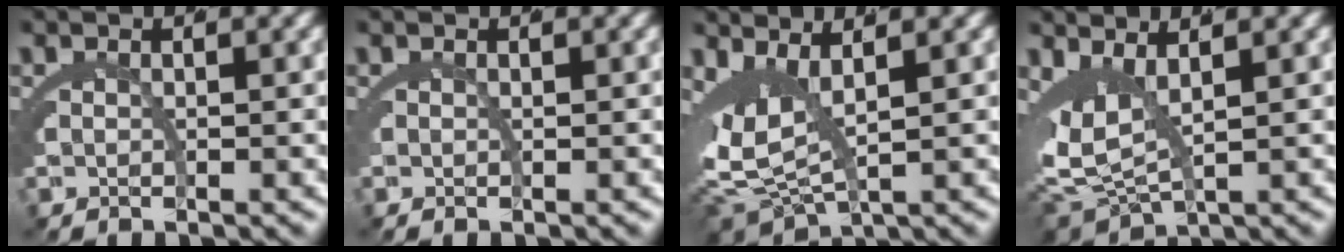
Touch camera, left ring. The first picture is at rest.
{"total": 0.6, "force": [0.5, -0.3, 0.2], "torque": [-0.001, 0.002, 0.011]}
{"total": 7.1, "force": [1.2, 4.8, 5.0], "torque": [-0.125, -0.016, 0.027]}
{"total": 6.2, "force": [1.2, 4.3, 4.3], "torque": [-0.108, -0.017, 0.029]}